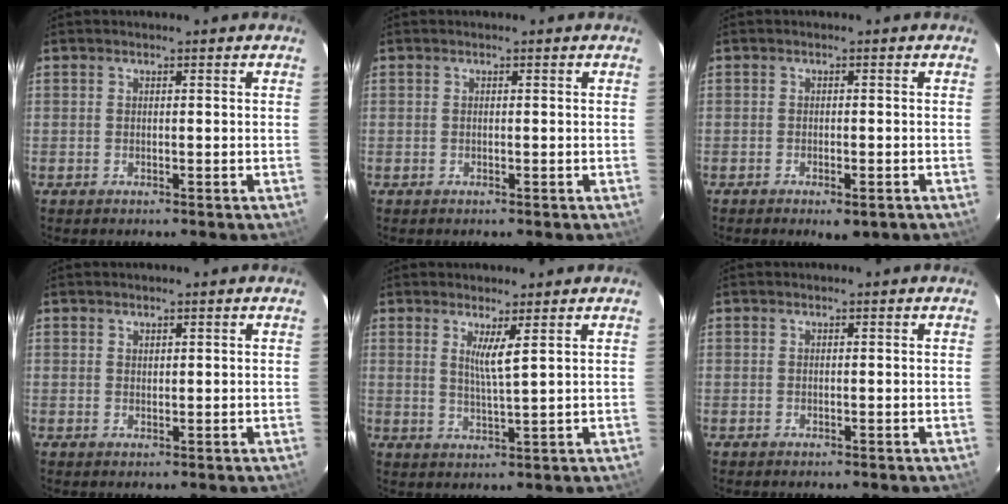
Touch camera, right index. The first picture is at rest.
{"total": 0.0}
{"total": 3.5, "force": [-2.0, 1.5, 2.4], "torque": [-0.042, -0.011, -0.027]}
{"total": 0.8, "force": [0.6, 0.4, 0.1], "torque": [-0.001, 0.001, 0.013]}
{"total": 3.6, "force": [1.9, -0.5, 3.1], "torque": [-0.060, -0.013, 0.031]}
{"total": 0.0}